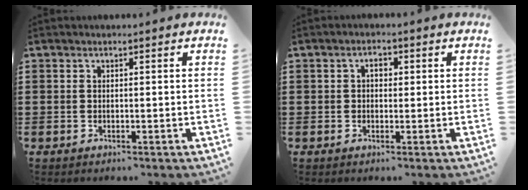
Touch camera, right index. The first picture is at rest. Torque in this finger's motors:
{"motor_torque": [0.55, 0.38, 0.01, 0.04]}